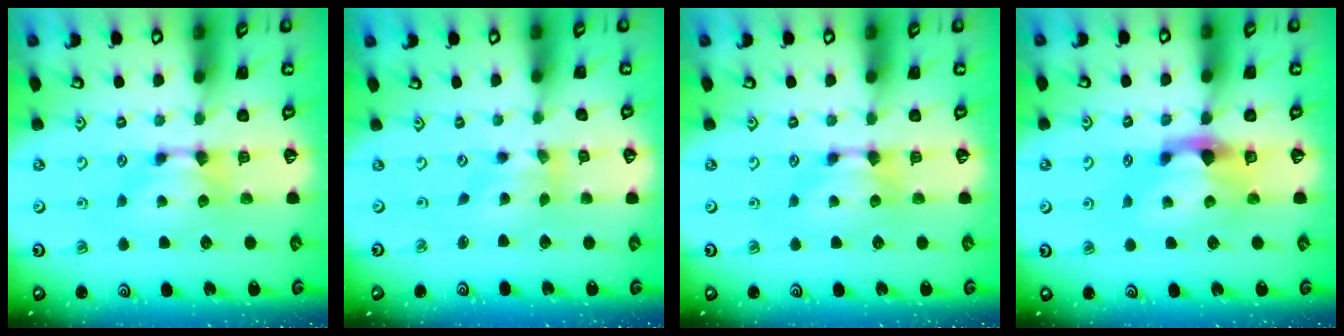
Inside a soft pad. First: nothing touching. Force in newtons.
{"total": 1.8, "press": 1.3, "slide": 1.3}
{"total": 0.0}
{"total": 3.0, "press": 2.6, "slide": 1.4}